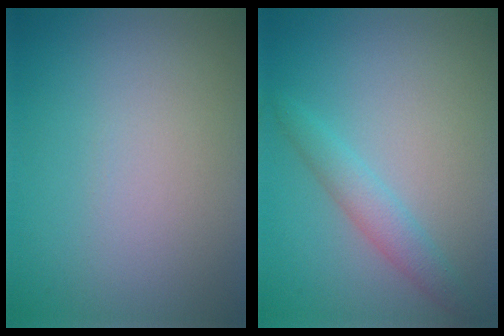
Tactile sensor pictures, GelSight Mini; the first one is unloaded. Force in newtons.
{"total": 2.2, "press": 2.2, "slide": 0.1}